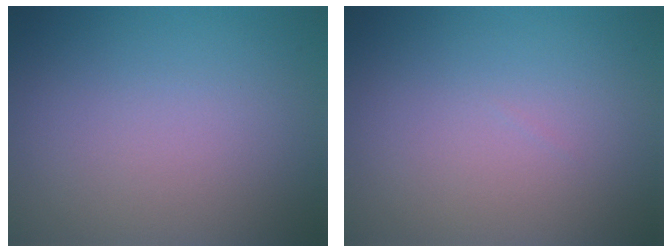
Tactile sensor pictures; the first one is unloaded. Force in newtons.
{"total": 0.0}